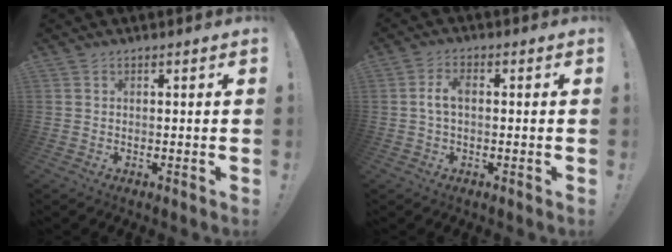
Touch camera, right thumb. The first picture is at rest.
{"total": 4.3, "force": [0.2, 2.3, 3.7], "torque": [-0.069, 0.008, 0.000]}